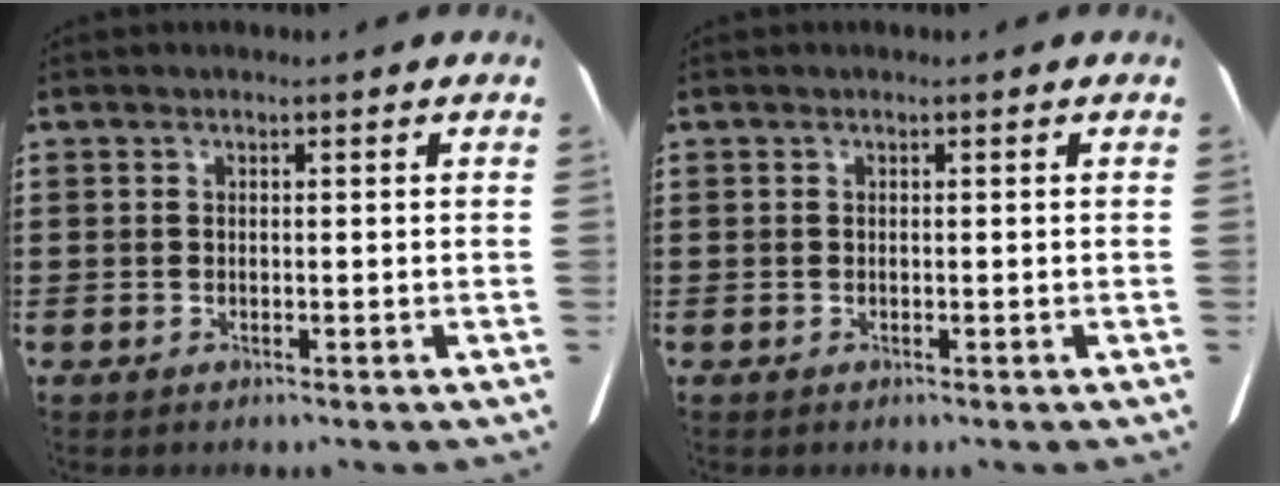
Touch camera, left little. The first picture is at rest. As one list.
[{"total": 0.0}]